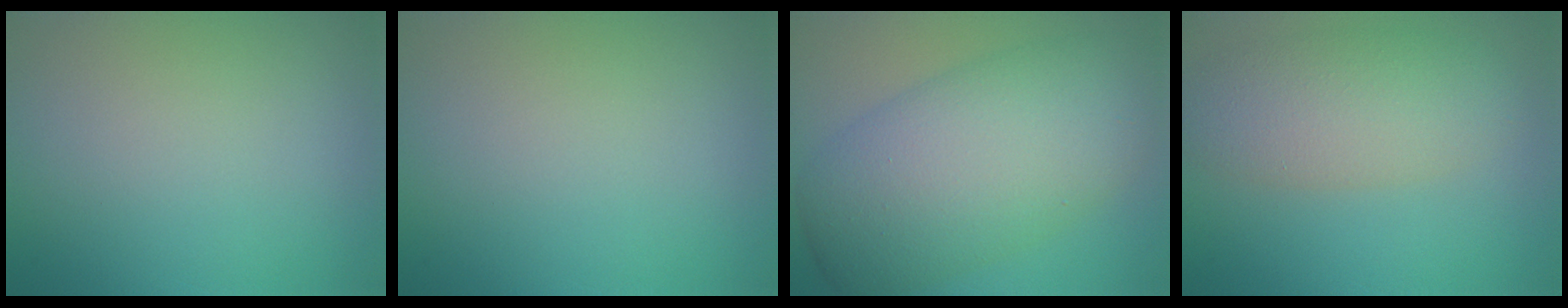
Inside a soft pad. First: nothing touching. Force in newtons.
{"total": 0.0}
{"total": 10.0, "press": 10.0, "slide": 0.2}
{"total": 4.9, "press": 4.8, "slide": 0.4}